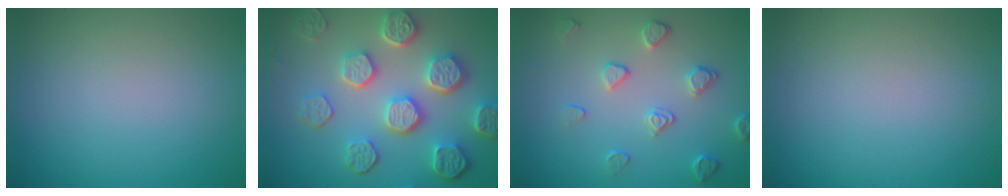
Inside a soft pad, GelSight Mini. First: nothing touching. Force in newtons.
{"total": 7.4, "press": 5.8, "slide": 4.6}
{"total": 2.4, "press": 1.9, "slide": 1.4}
{"total": 0.0}